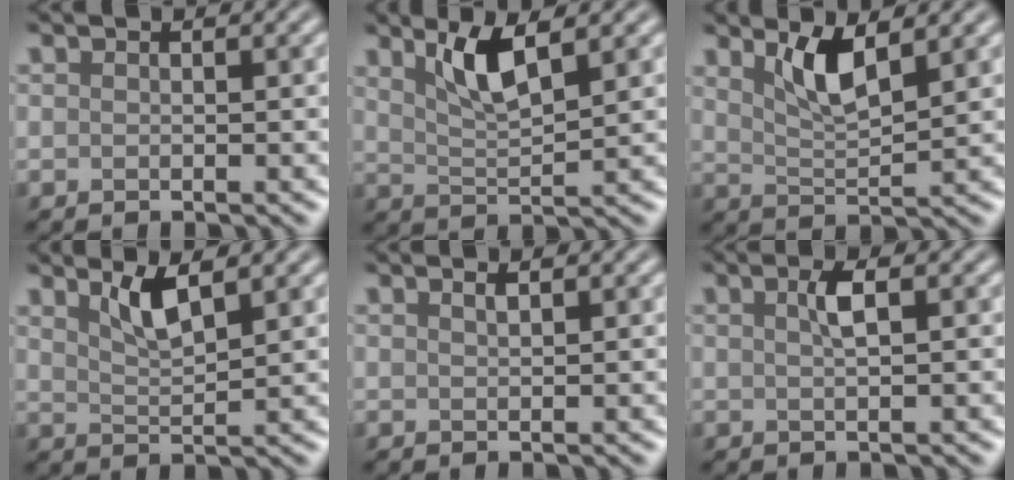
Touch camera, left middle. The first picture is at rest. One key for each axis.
{"total": 3.9, "fx": 2.3, "fy": 0.9, "fz": 3.0, "tx": -0.060, "ty": -0.001, "tz": 0.045}
{"total": 3.8, "fx": 2.2, "fy": 1.0, "fz": 3.0, "tx": -0.059, "ty": -0.006, "tz": 0.044}
{"total": 2.9, "fx": 1.9, "fy": 0.6, "fz": 2.1, "tx": -0.040, "ty": -0.004, "tz": 0.038}
{"total": 0.9, "fx": 0.7, "fy": 0.2, "fz": 0.5, "tx": -0.005, "ty": 0.002, "tz": 0.012}
{"total": 1.9, "fx": 0.7, "fy": 0.4, "fz": 1.7, "tx": -0.030, "ty": 0.003, "tz": 0.011}